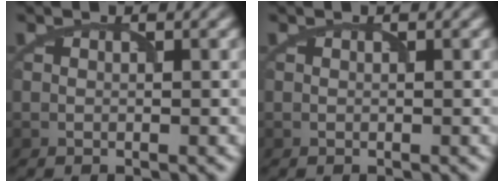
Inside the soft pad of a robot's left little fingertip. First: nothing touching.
{"total": 0.0}